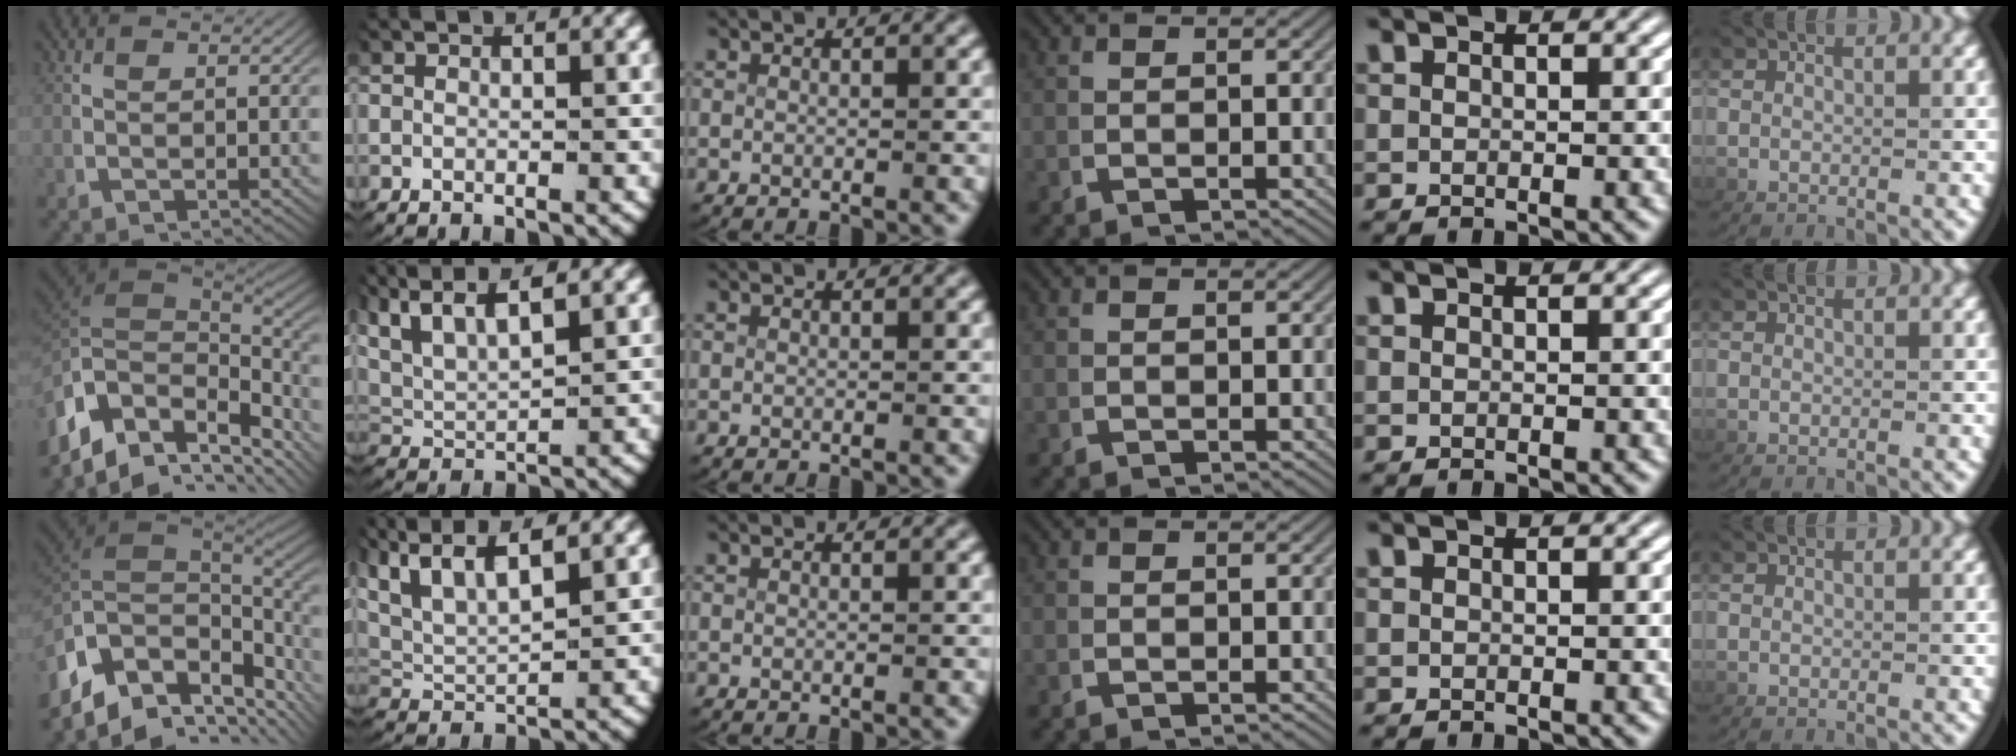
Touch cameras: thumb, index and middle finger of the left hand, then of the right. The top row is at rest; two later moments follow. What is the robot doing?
{"motion": "lift_and_place", "object": "coat"}